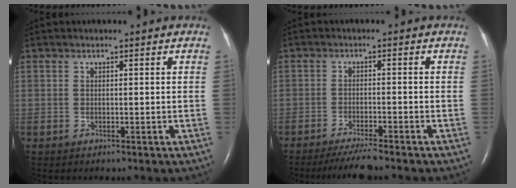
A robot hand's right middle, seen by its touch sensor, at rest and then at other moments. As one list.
[{"total": 4.8, "force": [-4.2, -0.3, 2.2], "torque": [-0.042, -0.017, -0.073]}]